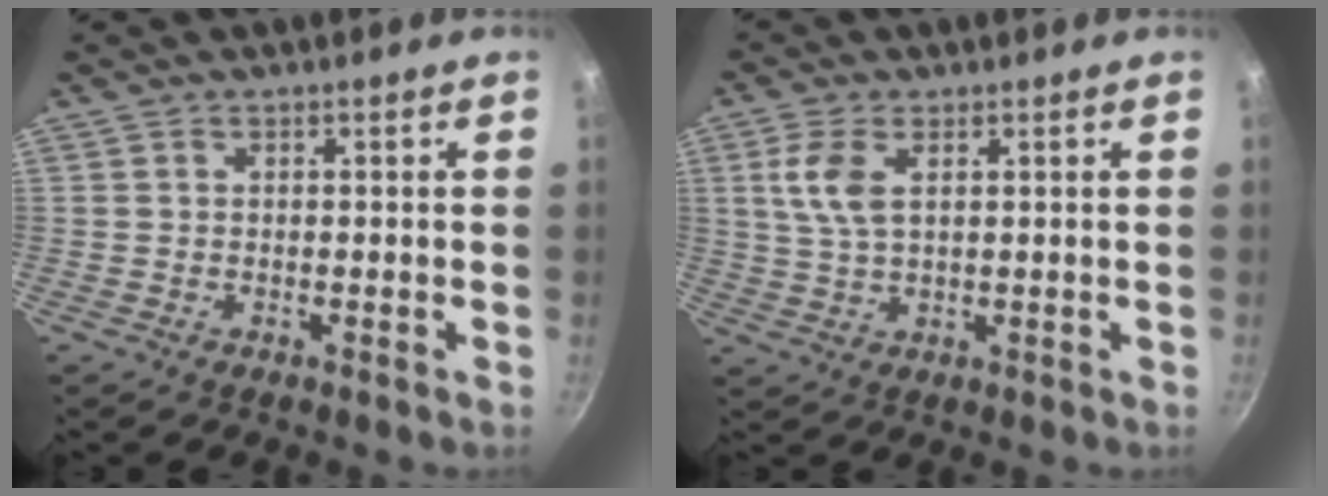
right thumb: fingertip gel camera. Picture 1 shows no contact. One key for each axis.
{"total": 6.1, "fx": 2.0, "fy": 3.1, "fz": 4.9, "tx": -0.101, "ty": -0.003, "tz": 0.040}